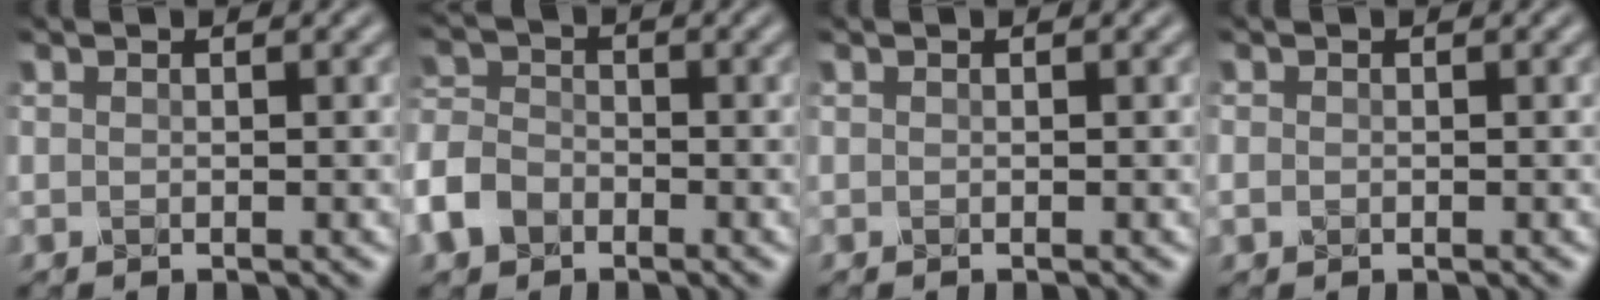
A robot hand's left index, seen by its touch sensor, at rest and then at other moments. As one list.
[{"total": 4.9, "force": [-2.7, 3.4, 2.2], "torque": [-0.059, -0.001, -0.069]}, {"total": 0.0}, {"total": 0.8, "force": [-0.2, 0.7, 0.3], "torque": [-0.005, -0.003, -0.005]}]